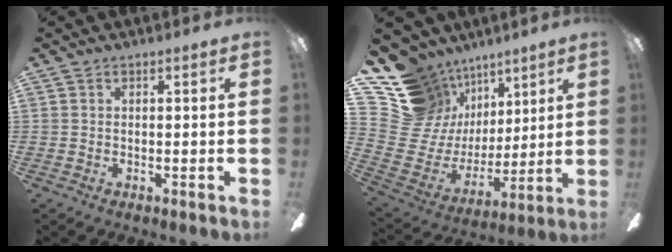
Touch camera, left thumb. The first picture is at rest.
{"total": 17.9, "force": [9.7, 14.2, 4.8], "torque": [-0.128, -0.079, 0.214]}